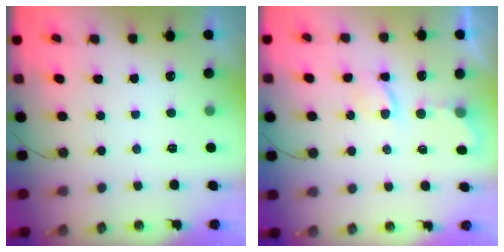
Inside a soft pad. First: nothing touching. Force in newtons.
{"total": 4.1, "press": 4.1, "slide": 0.4}